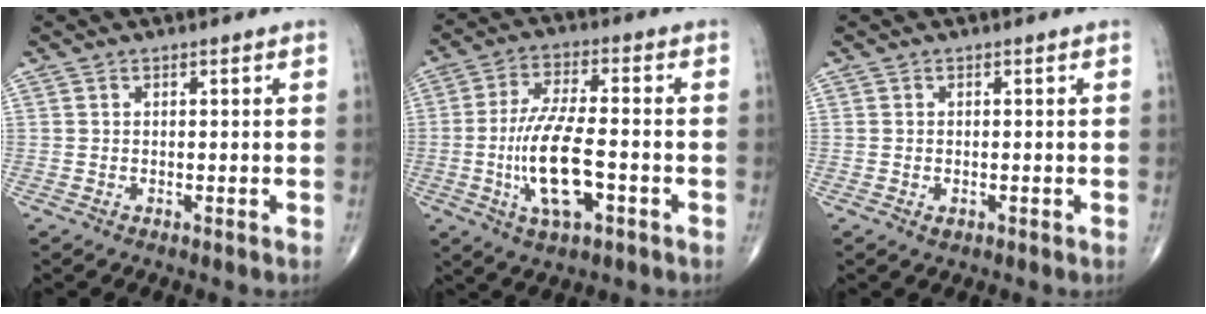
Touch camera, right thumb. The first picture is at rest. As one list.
[{"total": 12.4, "force": [-3.2, 4.3, 11.2], "torque": [-0.223, 0.013, -0.057]}, {"total": 1.0, "force": [-0.4, 0.6, 0.7], "torque": [-0.011, 0.000, -0.004]}]